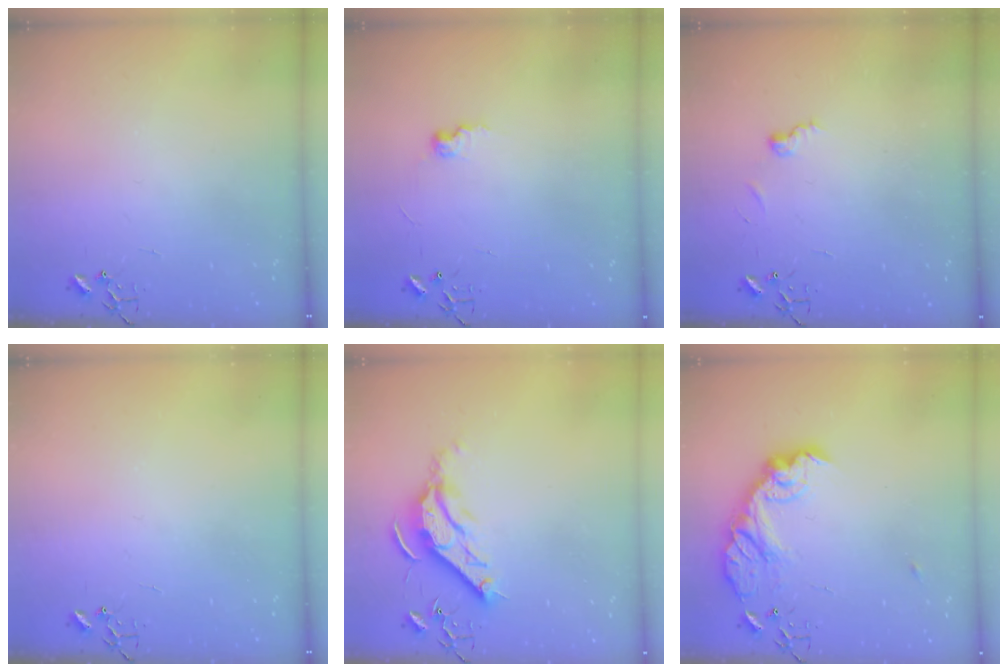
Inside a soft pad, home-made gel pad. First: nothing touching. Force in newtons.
{"total": 7.0, "press": 7.0, "slide": 0.6}
{"total": 5.5, "press": 5.5, "slide": 0.6}
{"total": 0.0}
{"total": 11.7, "press": 11.6, "slide": 1.3}
{"total": 15.7, "press": 15.7, "slide": 1.0}